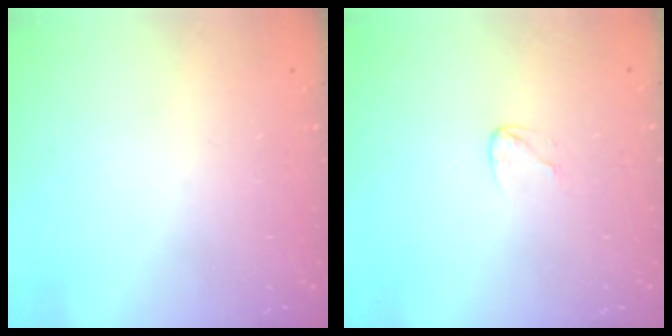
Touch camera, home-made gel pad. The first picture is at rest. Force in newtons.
{"total": 3.5, "press": 3.5, "slide": 0.2}